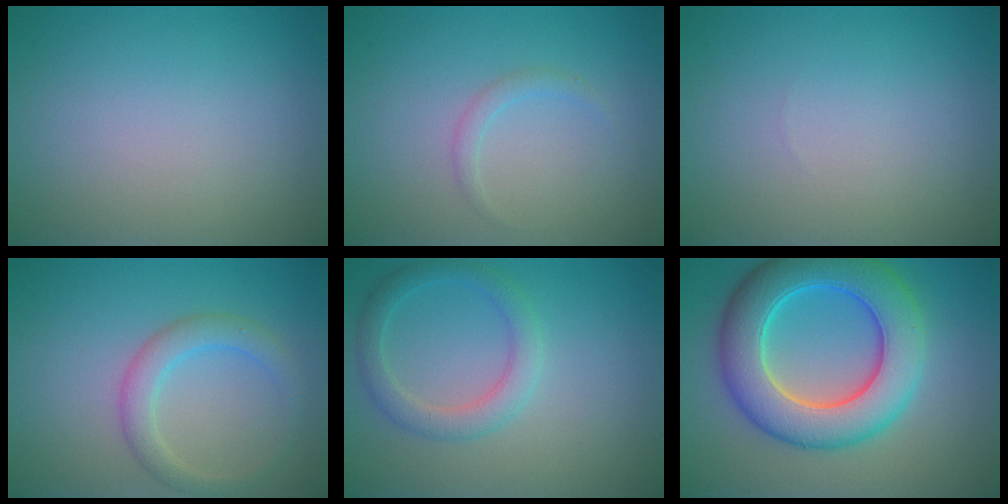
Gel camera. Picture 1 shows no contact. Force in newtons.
{"total": 1.0, "press": 1.0, "slide": 0.1}
{"total": 0.0}
{"total": 2.8, "press": 2.8, "slide": 0.1}
{"total": 2.8, "press": 2.8, "slide": 0.1}
{"total": 9.4, "press": 9.4, "slide": 0.3}